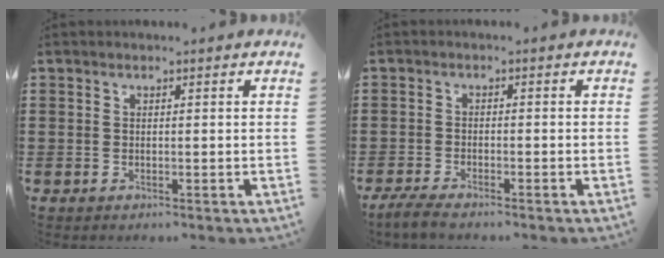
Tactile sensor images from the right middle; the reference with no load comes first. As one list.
[{"total": 2.7, "force": [-2.5, 0.5, 1.1], "torque": [-0.033, -0.004, -0.054]}]